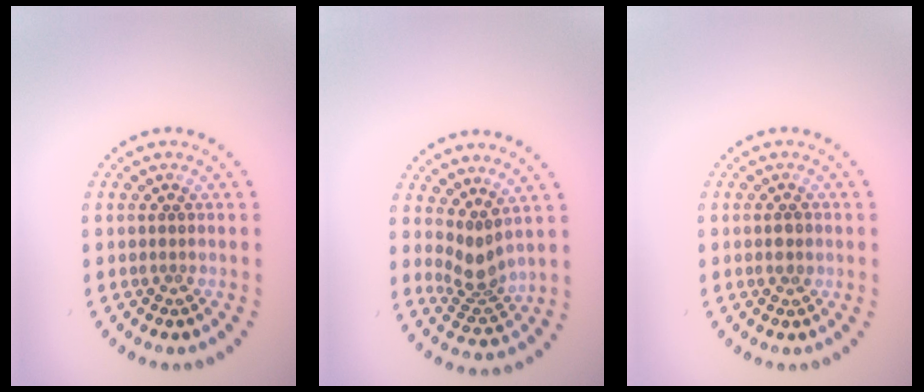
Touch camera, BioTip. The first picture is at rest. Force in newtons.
{"total": 2.8, "press": 2.0, "slide": 2.0}
{"total": 1.2, "press": 1.2, "slide": 0.1}